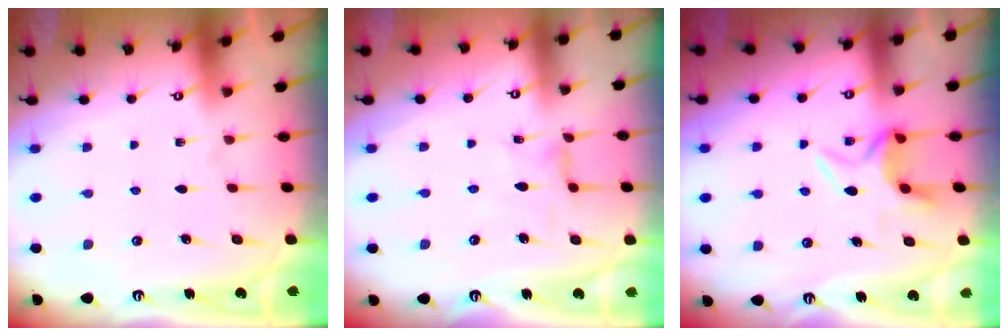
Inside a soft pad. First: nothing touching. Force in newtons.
{"total": 2.3, "press": 2.3, "slide": 0.4}
{"total": 6.0, "press": 5.9, "slide": 1.4}